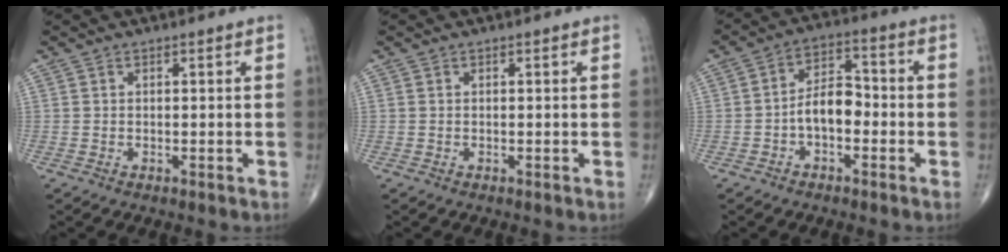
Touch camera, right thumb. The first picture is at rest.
{"total": 0.0}
{"total": 7.4, "force": [-2.0, 4.3, 5.7], "torque": [-0.081, 0.034, -0.044]}